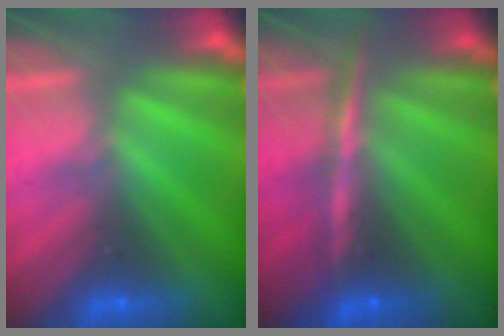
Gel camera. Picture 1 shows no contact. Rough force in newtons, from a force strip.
{"total": 6.3}